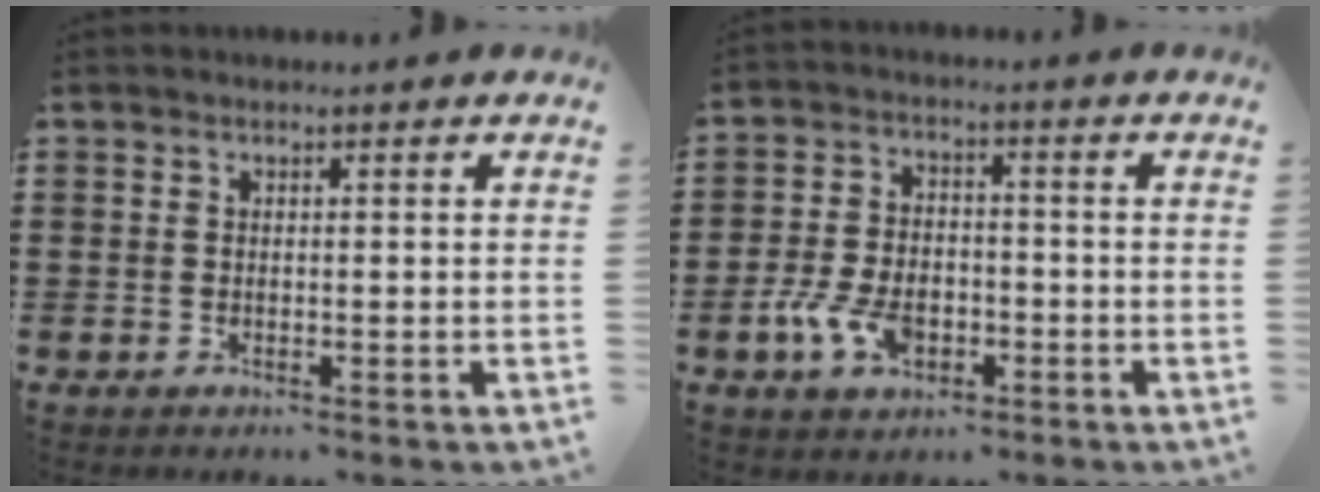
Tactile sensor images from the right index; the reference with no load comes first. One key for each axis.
{"total": 6.2, "fx": -2.4, "fy": 3.7, "fz": 4.4, "tx": -0.103, "ty": 0.002, "tz": -0.046}